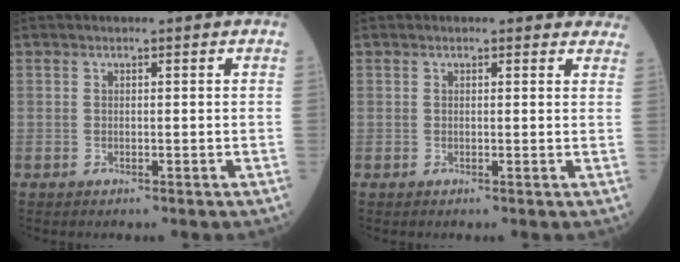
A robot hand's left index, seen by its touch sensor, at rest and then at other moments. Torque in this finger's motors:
{"motor_torque": [0.53, -0.53, 0.10, 0.01]}